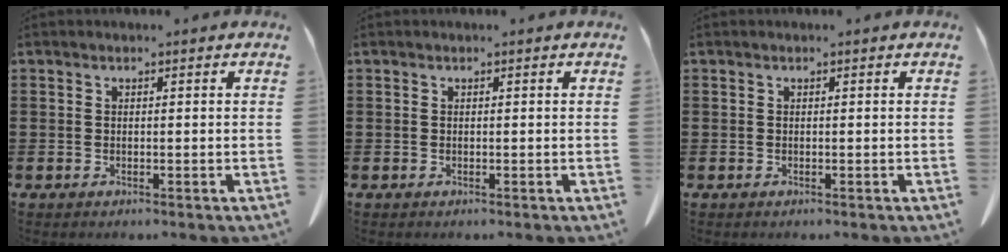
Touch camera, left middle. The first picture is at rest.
{"total": 0.0}
{"total": 0.0}